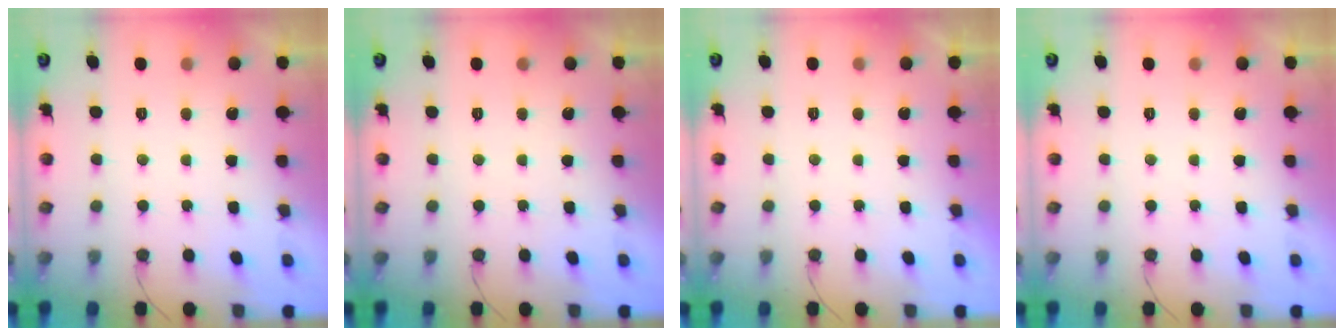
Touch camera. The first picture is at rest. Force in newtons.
{"total": 0.0}
{"total": 1.9, "press": 1.9, "slide": 0.0}
{"total": 0.0}